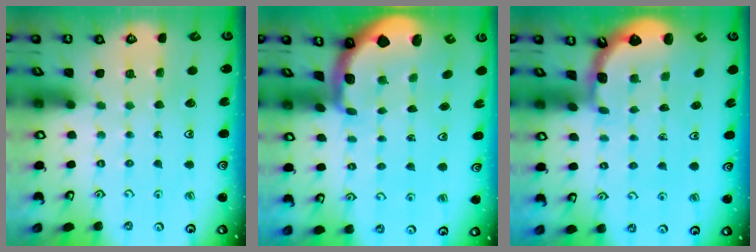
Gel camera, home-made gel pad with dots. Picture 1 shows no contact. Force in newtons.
{"total": 1.8, "press": 1.7, "slide": 0.4}
{"total": 1.2, "press": 1.2, "slide": 0.1}